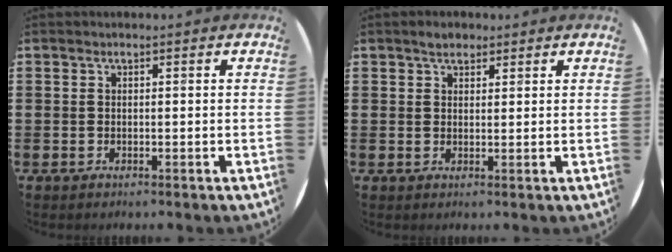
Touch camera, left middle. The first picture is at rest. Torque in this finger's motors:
{"motor_torque": [0.23, -0.17, 0.01, 0.03]}